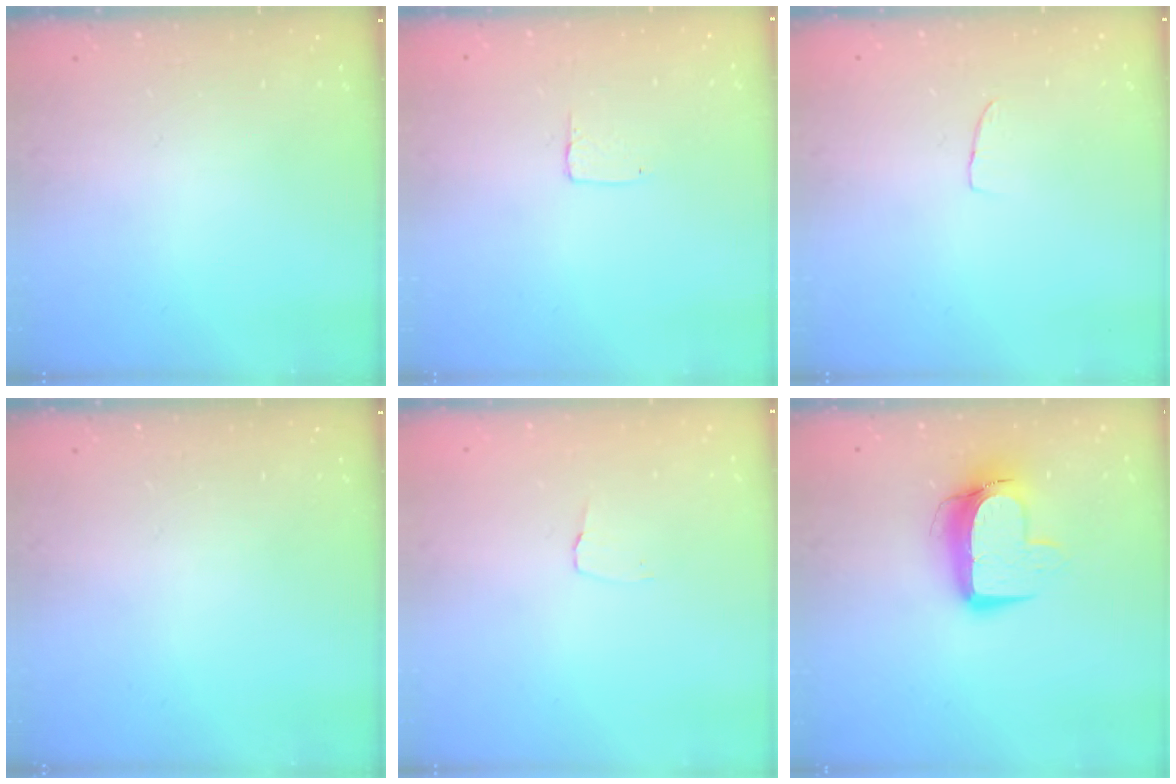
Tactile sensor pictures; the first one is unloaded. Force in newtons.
{"total": 3.7, "press": 3.6, "slide": 0.3}
{"total": 3.5, "press": 3.5, "slide": 0.2}
{"total": 0.0}
{"total": 2.6, "press": 2.6, "slide": 0.2}
{"total": 11.0, "press": 10.9, "slide": 1.1}